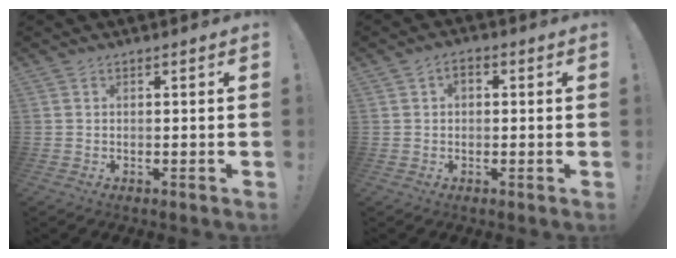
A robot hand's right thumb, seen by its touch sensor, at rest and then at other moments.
{"total": 2.5, "force": [0.2, 1.8, 1.7], "torque": [-0.030, 0.007, 0.001]}